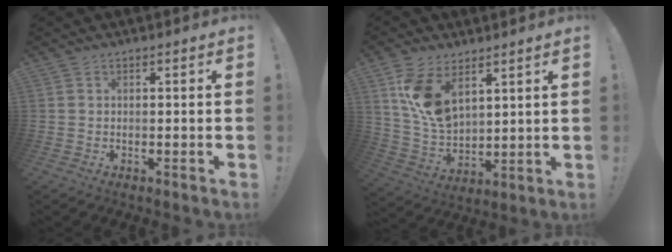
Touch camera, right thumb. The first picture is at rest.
{"total": 12.5, "force": [6.8, 7.5, 7.4], "torque": [-0.144, -0.038, 0.133]}